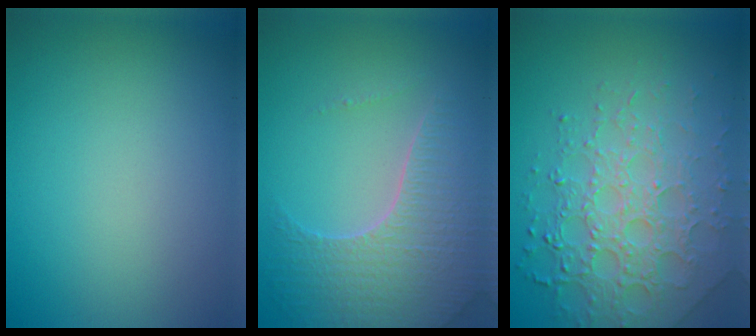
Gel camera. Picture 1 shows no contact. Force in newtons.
{"total": 5.3, "press": 4.5, "slide": 2.8}
{"total": 7.1, "press": 5.1, "slide": 4.9}